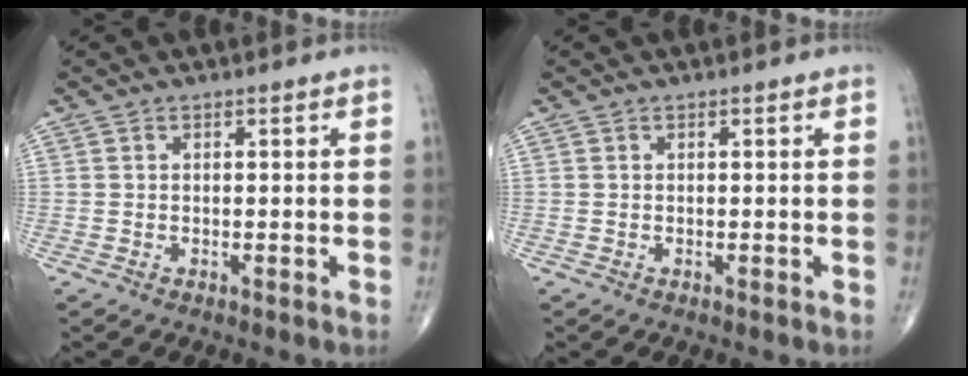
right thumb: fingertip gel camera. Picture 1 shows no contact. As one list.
[{"total": 0.0}]